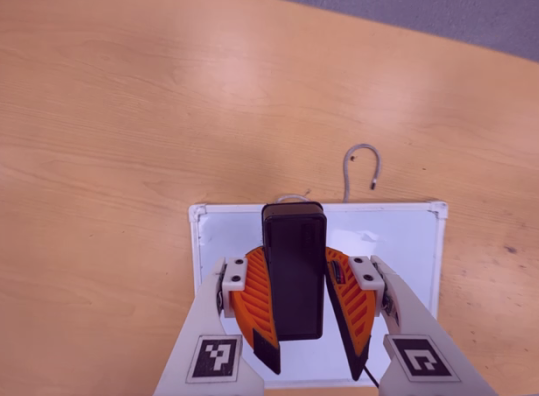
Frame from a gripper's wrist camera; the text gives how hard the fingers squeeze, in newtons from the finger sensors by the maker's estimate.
{"total": 8.5, "left": 8.7, "right": 8.2}